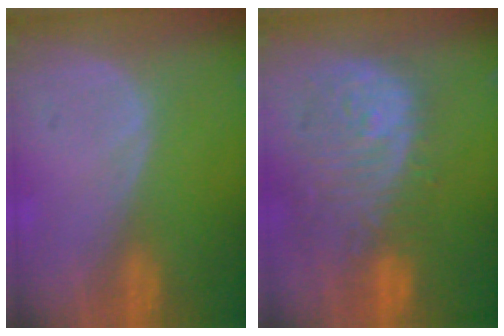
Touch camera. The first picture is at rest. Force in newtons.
{"total": 12.3, "press": 10.8, "slide": 5.9}